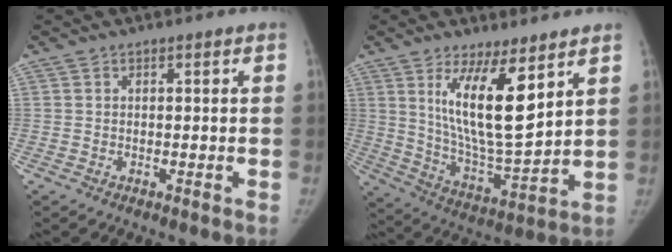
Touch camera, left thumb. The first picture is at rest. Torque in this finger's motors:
{"motor_torque": [0.30, 0.40, 1.81, -0.96, 0.15]}